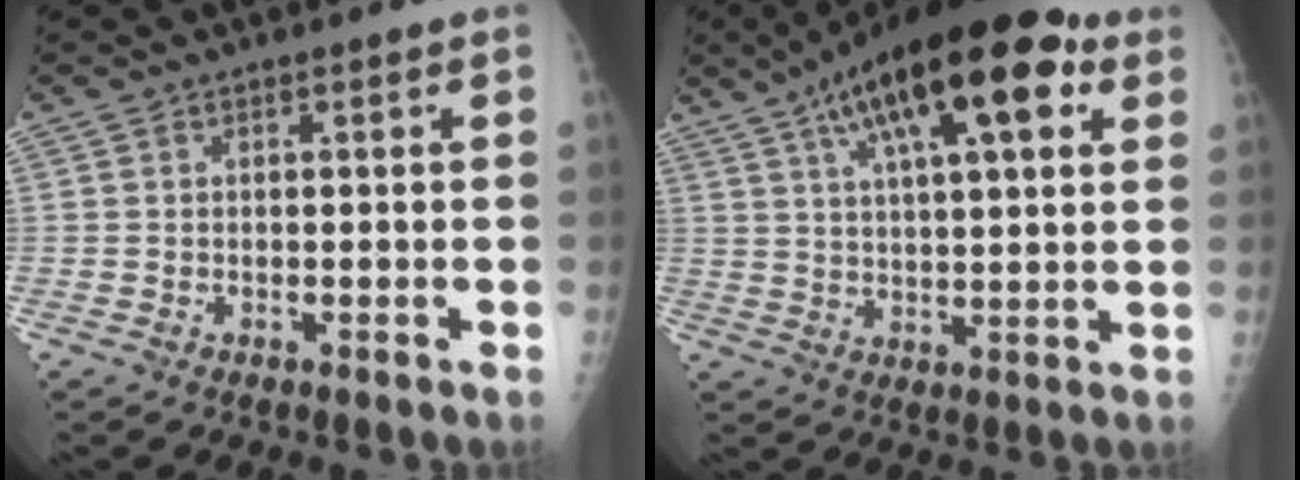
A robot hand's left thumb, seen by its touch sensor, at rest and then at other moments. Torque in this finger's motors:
{"motor_torque": [0.44, 0.51, 1.70, -1.07, 0.48]}